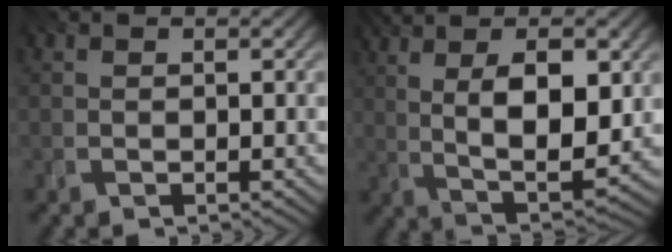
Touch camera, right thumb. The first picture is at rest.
{"total": 12.0, "force": [2.5, 4.8, 10.7], "torque": [-0.193, 0.000, 0.039]}